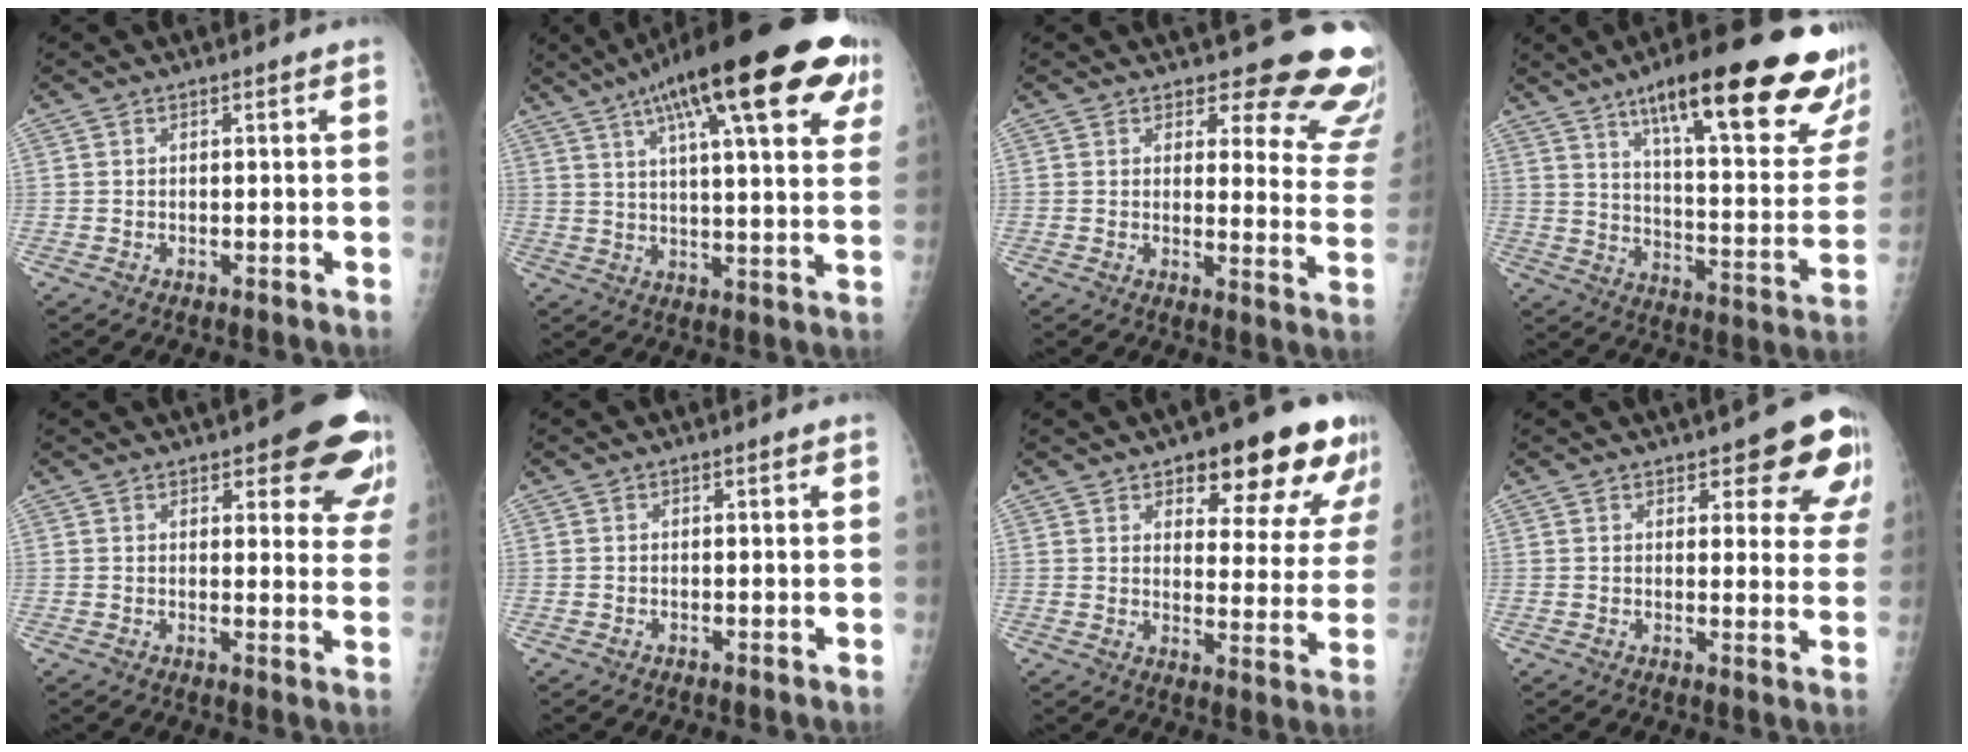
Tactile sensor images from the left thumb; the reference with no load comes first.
{"total": 26.2, "force": [13.9, 6.9, 21.1], "torque": [-0.301, 0.000, 0.191]}
{"total": 15.4, "force": [13.5, 5.1, 5.6], "torque": [-0.006, -0.116, 0.128]}
{"total": 29.8, "force": [18.6, 6.1, 22.5], "torque": [-0.271, -0.056, 0.270]}
{"total": 12.3, "force": [8.2, 4.4, 8.0], "torque": [-0.049, -0.040, 0.083]}
{"total": 0.0}
{"total": 17.6, "force": [11.0, 7.1, 11.8], "torque": [-0.095, -0.046, 0.145]}
{"total": 11.6, "force": [7.1, 4.4, 8.0], "torque": [-0.050, -0.034, 0.076]}